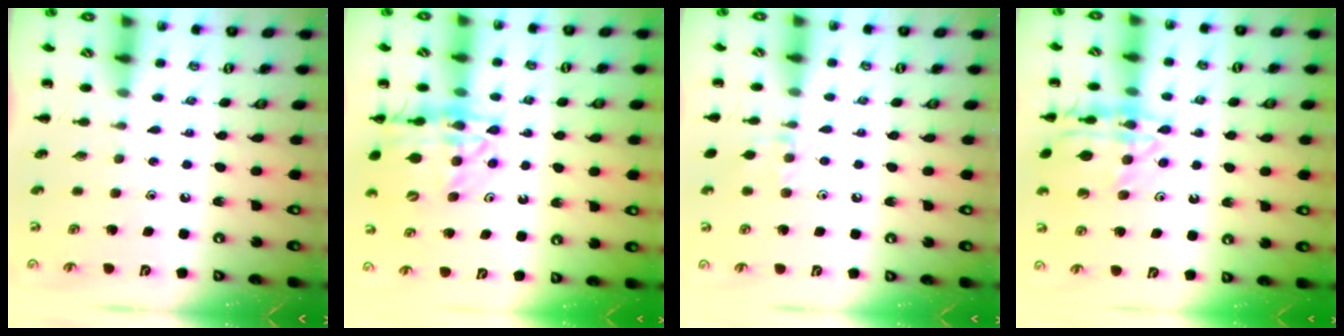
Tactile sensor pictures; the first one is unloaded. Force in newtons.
{"total": 18.3, "press": 17.9, "slide": 3.8}
{"total": 7.0, "press": 6.7, "slide": 1.9}
{"total": 15.1, "press": 15.0, "slide": 1.4}